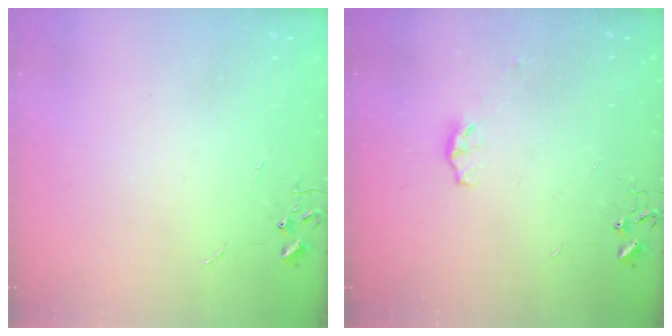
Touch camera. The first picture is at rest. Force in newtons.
{"total": 4.4, "press": 4.4, "slide": 0.6}